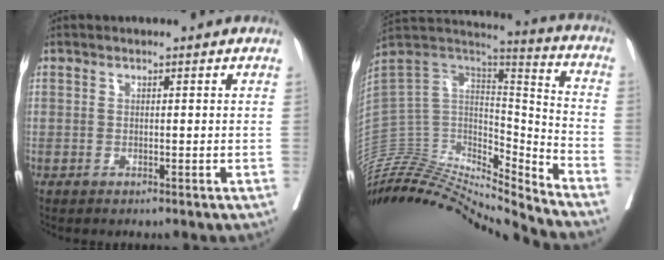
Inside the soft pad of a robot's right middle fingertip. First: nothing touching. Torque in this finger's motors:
{"motor_torque": [0.42, -1.72, 0.54, 0.21]}